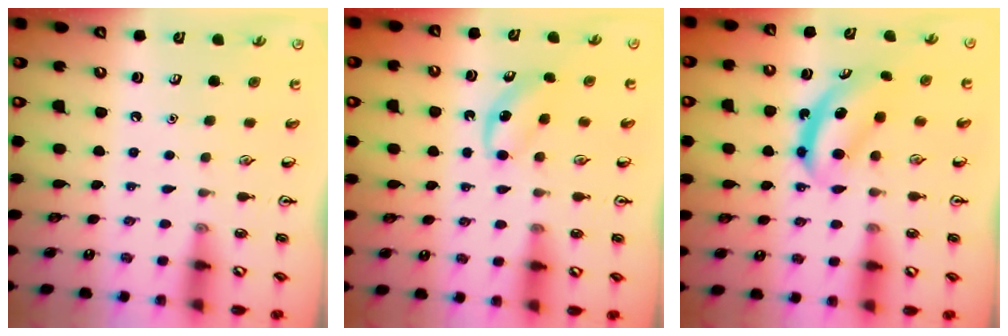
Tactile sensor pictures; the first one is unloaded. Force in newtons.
{"total": 4.5, "press": 4.2, "slide": 1.4}
{"total": 5.9, "press": 5.8, "slide": 0.8}